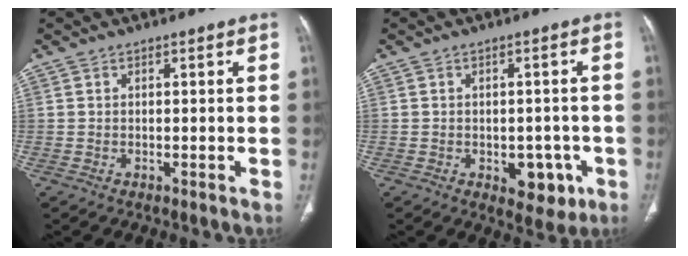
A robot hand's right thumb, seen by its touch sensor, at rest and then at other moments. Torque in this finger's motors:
{"motor_torque": [0.87, 1.00, -0.19, 0.01, 0.09]}